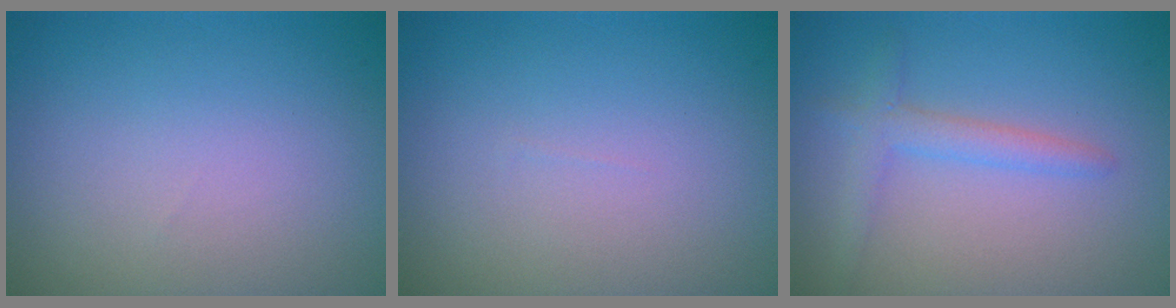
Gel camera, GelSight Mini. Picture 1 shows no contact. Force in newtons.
{"total": 0.0}
{"total": 2.1, "press": 2.1, "slide": 0.1}